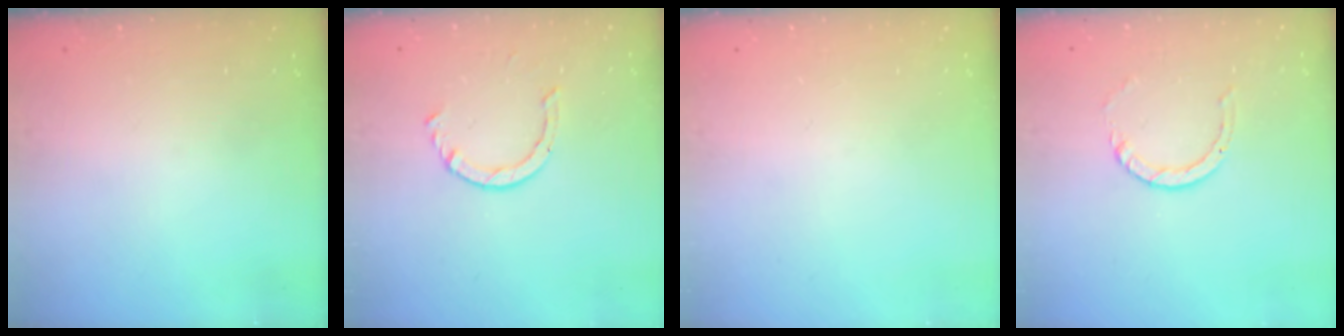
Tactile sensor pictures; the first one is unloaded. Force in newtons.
{"total": 2.3, "press": 2.3, "slide": 0.2}
{"total": 0.0}
{"total": 3.8, "press": 3.7, "slide": 0.3}